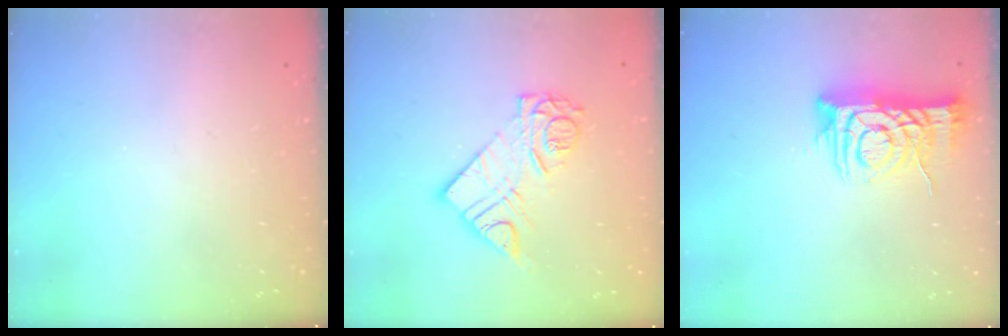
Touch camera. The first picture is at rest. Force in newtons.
{"total": 11.2, "press": 11.2, "slide": 1.0}
{"total": 9.5, "press": 9.5, "slide": 0.9}